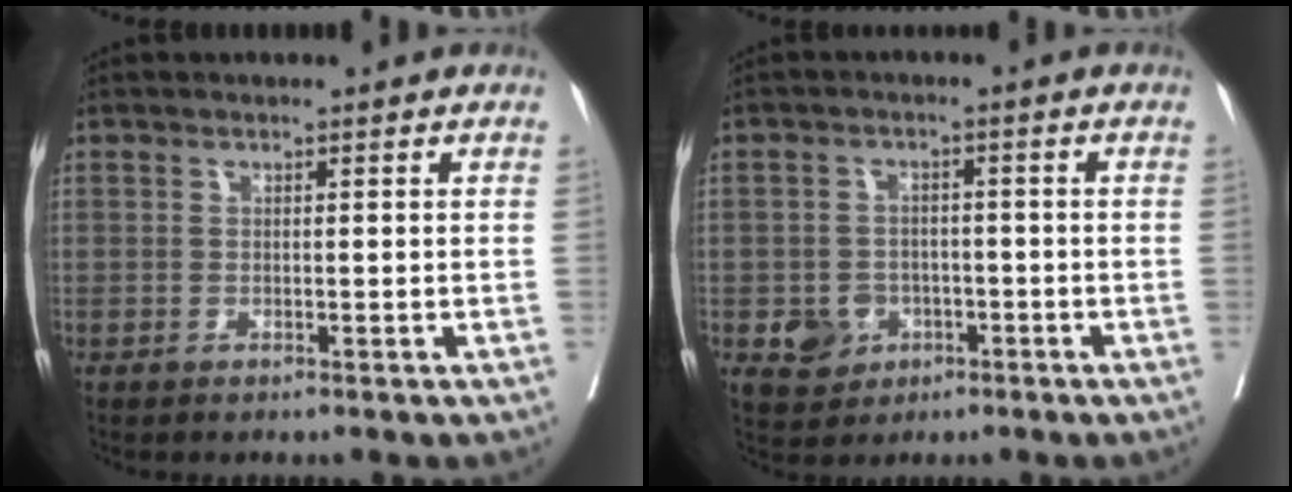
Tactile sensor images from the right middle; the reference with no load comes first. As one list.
[{"total": 5.0, "force": [-2.0, 4.3, 1.7], "torque": [-0.020, 0.006, -0.022]}]